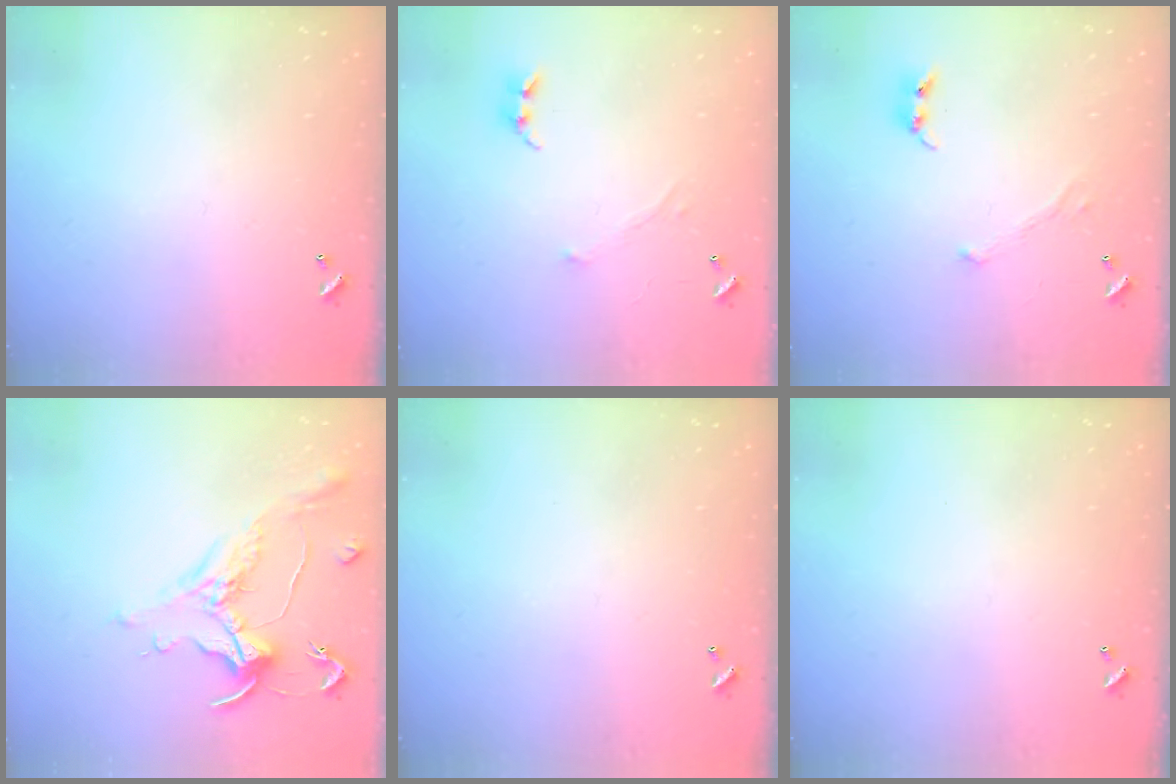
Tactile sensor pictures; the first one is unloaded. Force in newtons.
{"total": 0.7, "press": 0.4, "slide": 0.5}
{"total": 0.9, "press": 0.4, "slide": 0.8}
{"total": 1.1, "press": 1.0, "slide": 0.5}
{"total": 0.0}
{"total": 0.0}